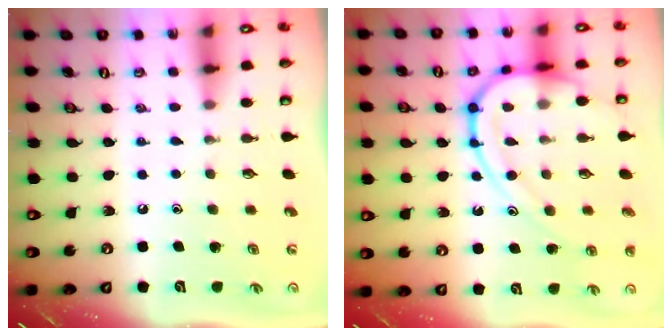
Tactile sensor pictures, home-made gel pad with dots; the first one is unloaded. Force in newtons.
{"total": 15.2, "press": 15.1, "slide": 1.6}